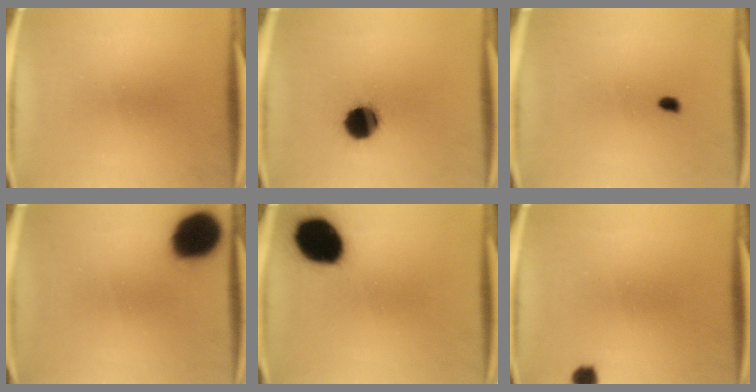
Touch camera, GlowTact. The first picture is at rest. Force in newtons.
{"total": 10.8}
{"total": 0.8}
{"total": 17.8}
{"total": 18.3}
{"total": 2.2}